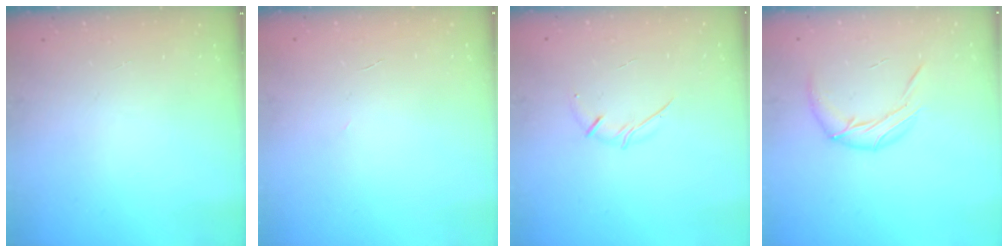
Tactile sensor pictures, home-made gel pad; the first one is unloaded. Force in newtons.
{"total": 1.8, "press": 1.7, "slide": 0.5}
{"total": 5.6, "press": 5.6, "slide": 0.7}
{"total": 10.8, "press": 10.5, "slide": 2.3}